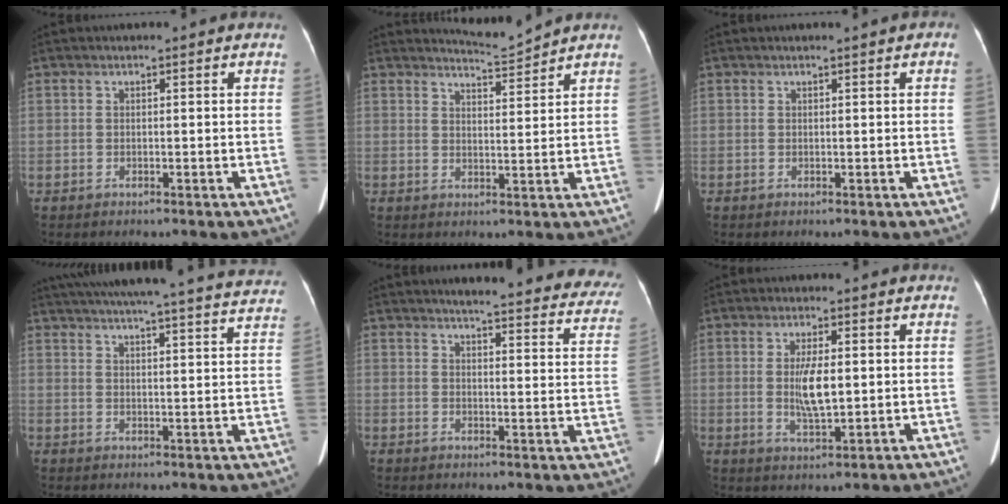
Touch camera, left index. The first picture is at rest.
{"total": 3.7, "force": [3.5, -1.2, -0.5], "torque": [-0.001, -0.017, 0.065]}
{"total": 0.9, "force": [0.4, 0.2, 0.8], "torque": [-0.008, 0.013, 0.005]}
{"total": 33.2, "force": [30.7, 2.9, 12.3], "torque": [-0.208, -0.051, 0.372]}
{"total": 24.1, "force": [22.2, 3.3, 8.8], "torque": [-0.096, -0.068, 0.240]}
{"total": 5.8, "force": [0.3, 1.5, 5.6], "torque": [-0.110, -0.003, 0.008]}